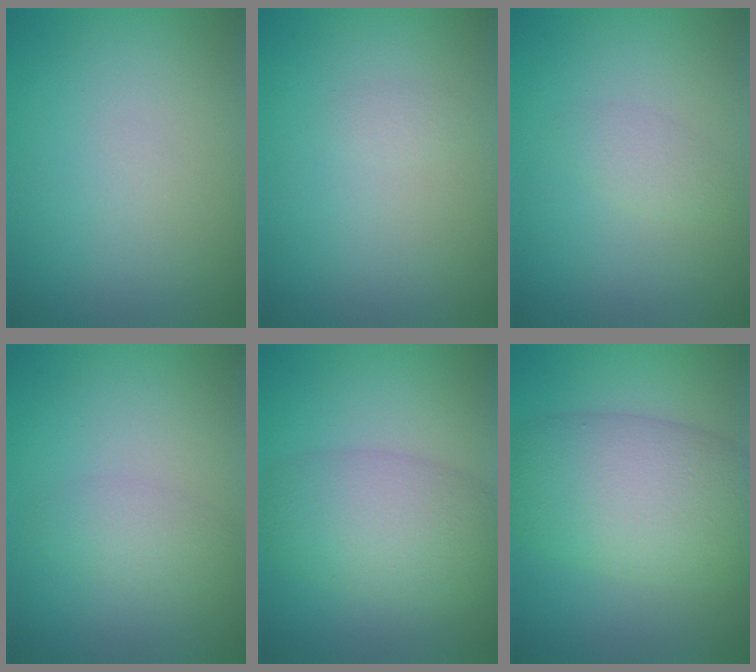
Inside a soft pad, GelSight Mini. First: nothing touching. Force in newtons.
{"total": 0.7, "press": 0.7, "slide": 0.0}
{"total": 1.3, "press": 1.3, "slide": 0.0}
{"total": 1.7, "press": 1.7, "slide": 0.1}
{"total": 5.9, "press": 5.9, "slide": 0.1}
{"total": 8.8, "press": 8.8, "slide": 0.5}